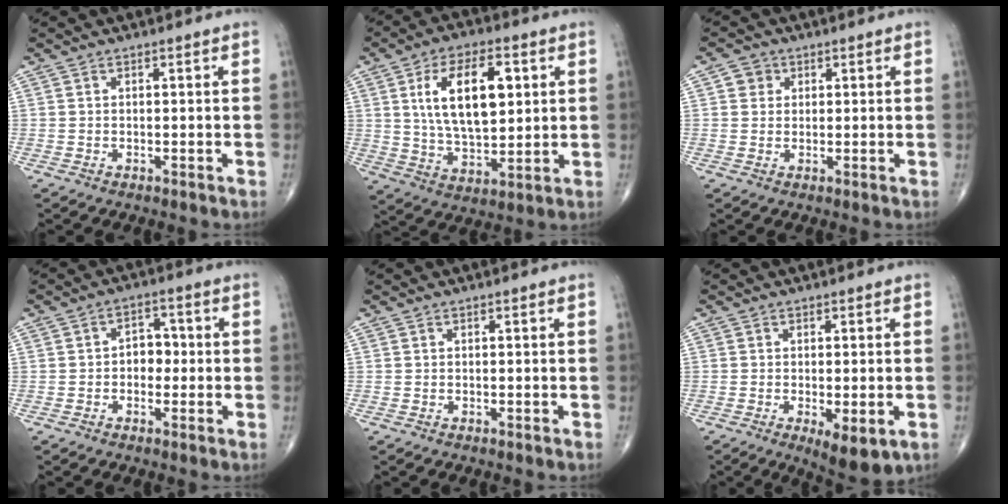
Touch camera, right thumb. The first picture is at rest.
{"total": 16.1, "force": [4.0, 8.1, 13.2], "torque": [-0.210, -0.009, 0.078]}
{"total": 2.8, "force": [0.9, 2.6, 0.7], "torque": [0.003, -0.001, 0.010]}
{"total": 4.4, "force": [-0.4, 3.3, 2.9], "torque": [-0.022, 0.016, -0.013]}
{"total": 0.0}
{"total": 8.0, "force": [-2.8, 2.9, 6.9], "torque": [-0.097, -0.017, -0.035]}